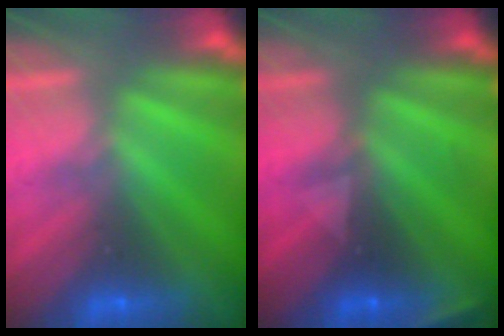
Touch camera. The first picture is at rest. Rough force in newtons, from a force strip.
{"total": 3.1}